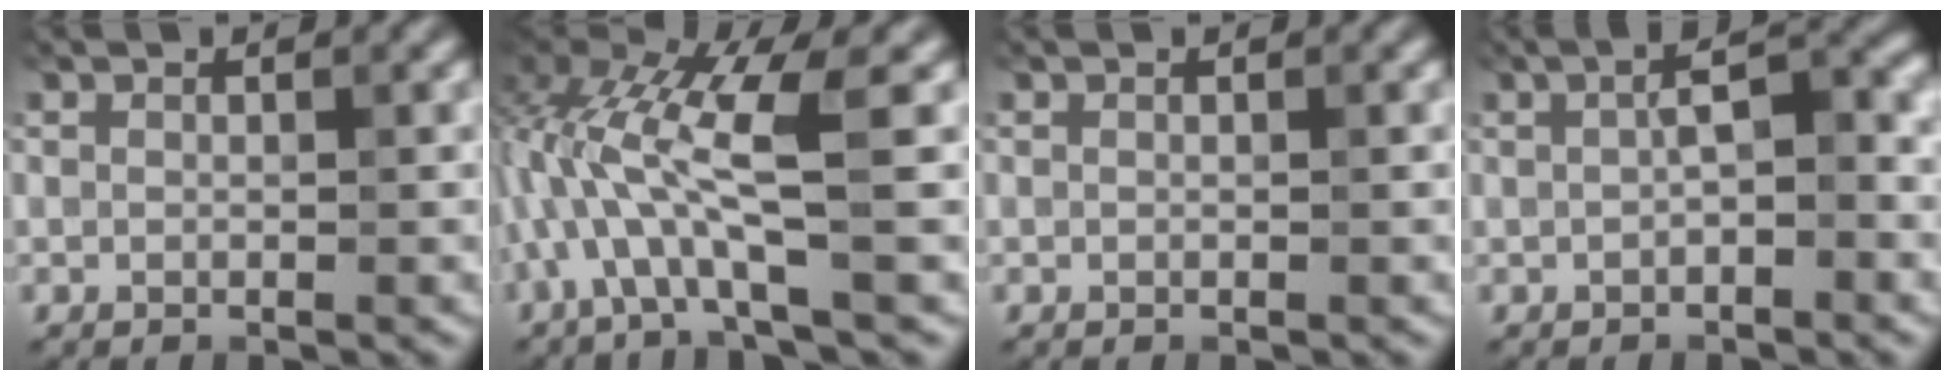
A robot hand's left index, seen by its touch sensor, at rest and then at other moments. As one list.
[{"total": 7.5, "force": [-0.4, 2.1, 7.2], "torque": [-0.165, 0.019, -0.009]}, {"total": 0.0}, {"total": 3.2, "force": [-0.3, 1.0, 3.0], "torque": [-0.056, 0.015, -0.008]}]